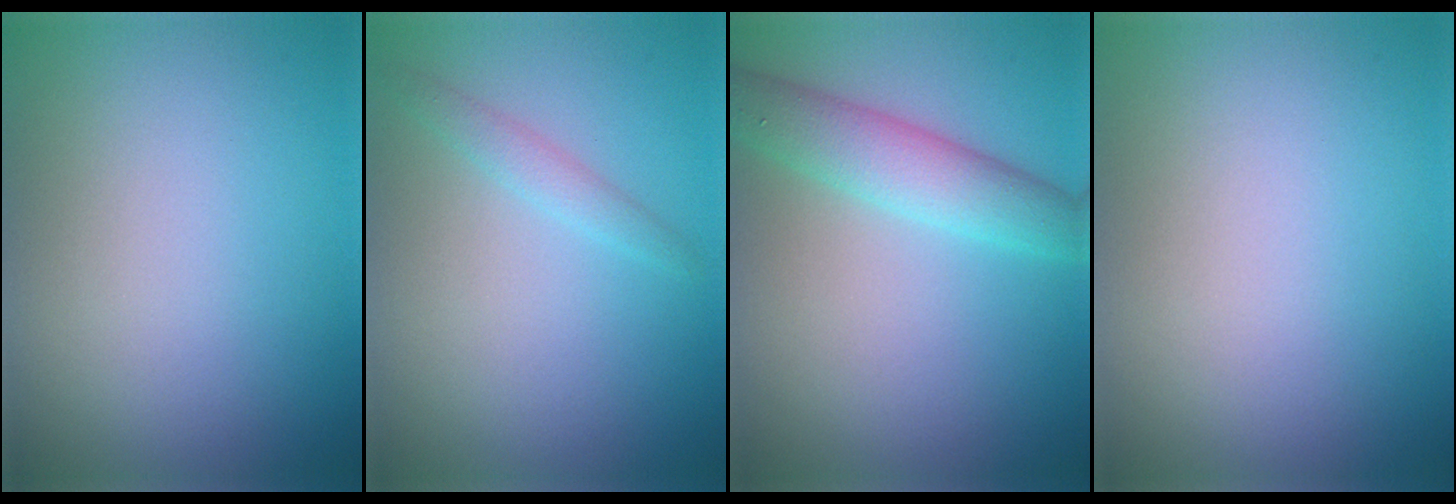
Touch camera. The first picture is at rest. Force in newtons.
{"total": 1.3, "press": 1.3, "slide": 0.1}
{"total": 4.3, "press": 4.3, "slide": 0.1}
{"total": 0.0}